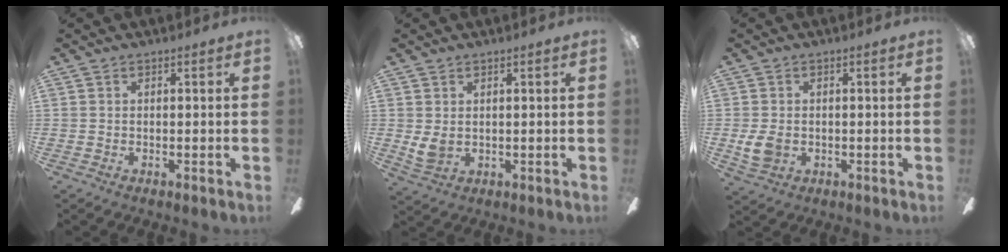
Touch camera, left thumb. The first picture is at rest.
{"total": 3.8, "force": [1.4, 2.4, 2.6], "torque": [-0.056, -0.006, 0.023]}
{"total": 5.0, "force": [-0.4, 3.8, 3.2], "torque": [-0.068, 0.000, -0.010]}